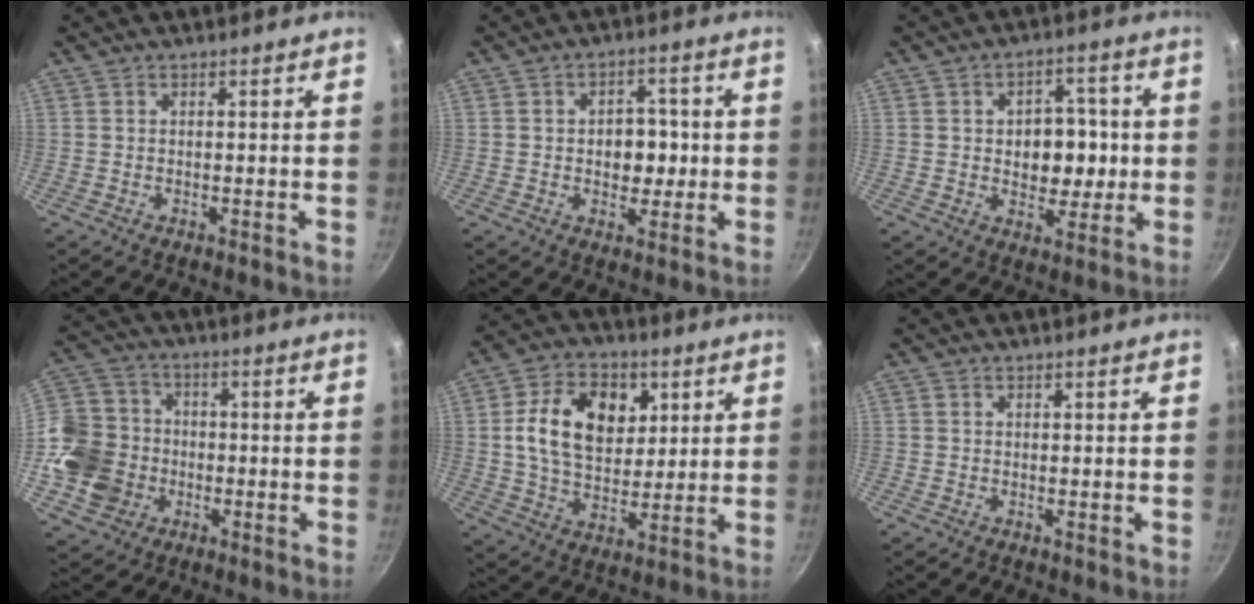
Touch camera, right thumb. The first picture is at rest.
{"total": 6.8, "force": [-0.1, 5.0, 4.6], "torque": [-0.030, 0.004, -0.003]}
{"total": 9.8, "force": [0.2, 7.1, 6.8], "torque": [-0.050, 0.005, 0.004]}
{"total": 14.4, "force": [-3.1, 12.6, 6.2], "torque": [-0.102, 0.036, -0.061]}
{"total": 15.8, "force": [4.0, 11.1, 10.4], "torque": [-0.150, -0.004, 0.061]}
{"total": 0.0}